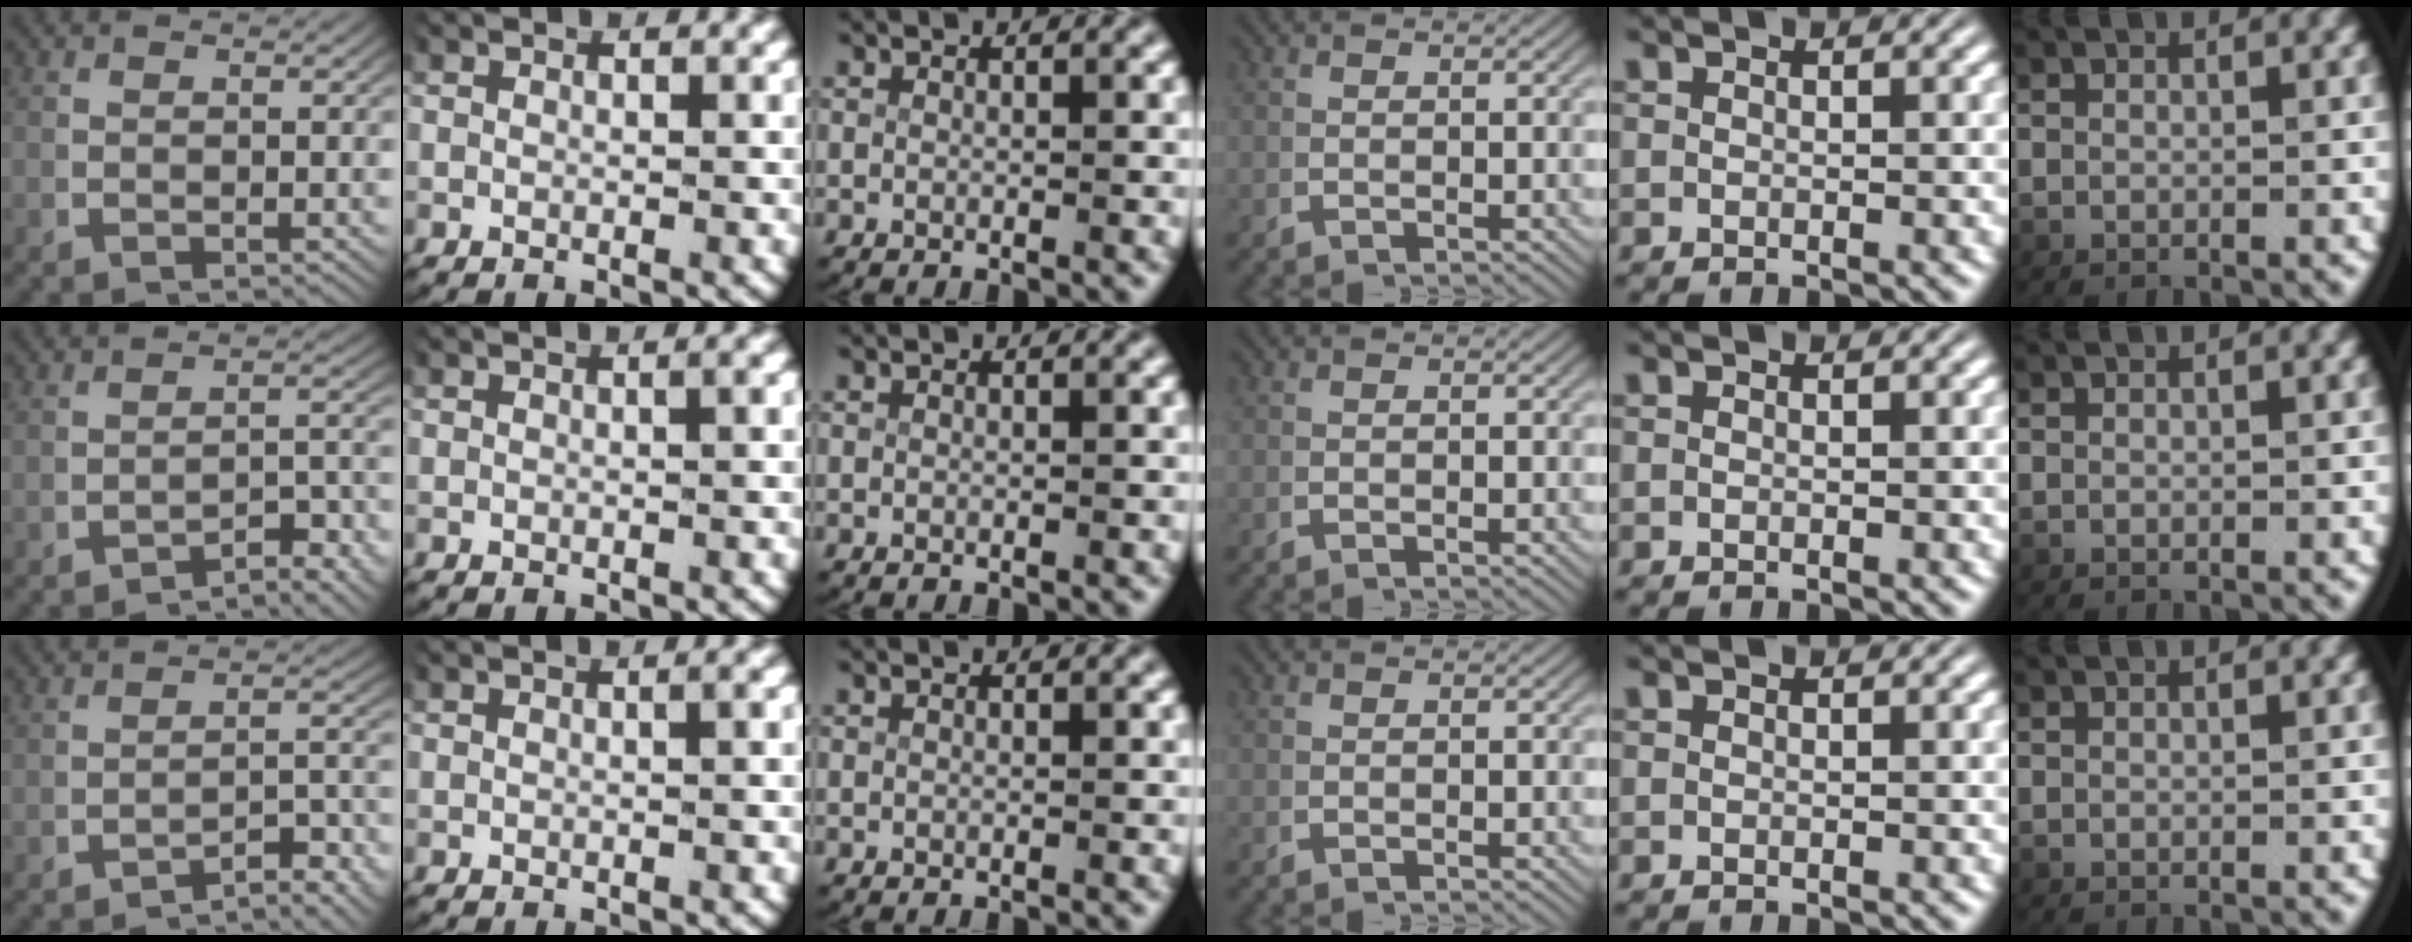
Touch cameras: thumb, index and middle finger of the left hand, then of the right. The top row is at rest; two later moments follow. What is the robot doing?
{"motion": "lift_and_place", "object": "map"}